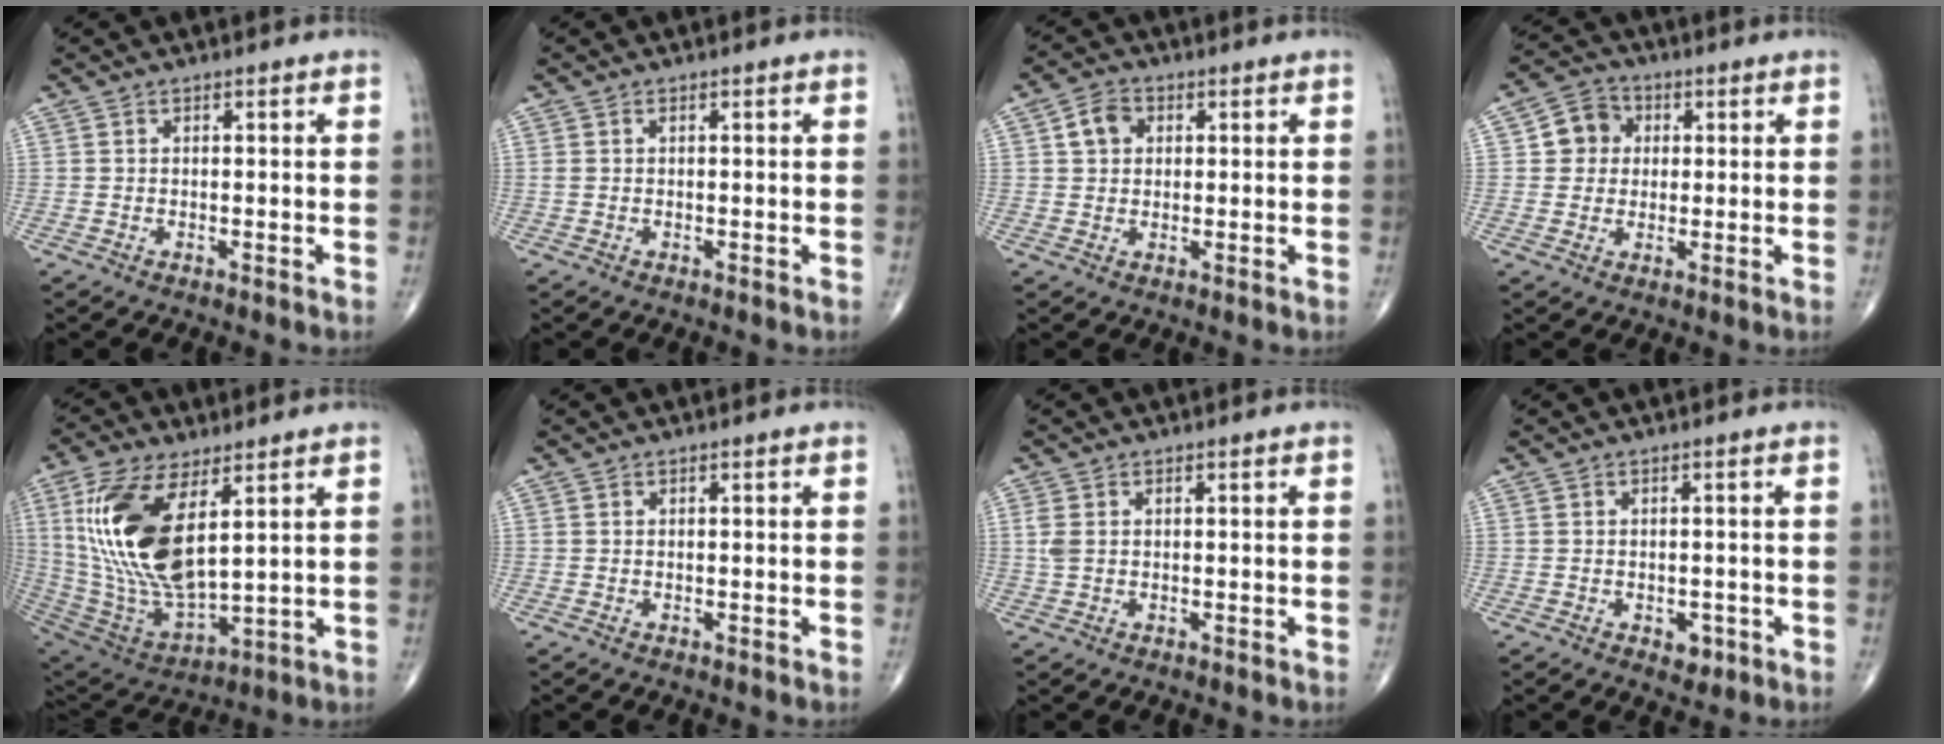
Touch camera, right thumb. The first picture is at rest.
{"total": 0.7, "force": [0.2, 0.3, 0.6], "torque": [-0.019, 0.009, 0.008]}
{"total": 4.5, "force": [1.2, 3.6, 2.5], "torque": [-0.034, 0.005, 0.018]}
{"total": 6.4, "force": [1.0, 5.9, 2.2], "torque": [-0.010, 0.008, 0.008]}
{"total": 21.2, "force": [6.3, 9.5, 17.9], "torque": [-0.359, -0.031, 0.130]}
{"total": 0.0}
{"total": 2.3, "force": [0.4, 1.3, 1.8], "torque": [-0.060, 0.012, 0.012]}
{"total": 2.4, "force": [-1.0, 1.6, 1.5], "torque": [-0.008, 0.001, -0.009]}